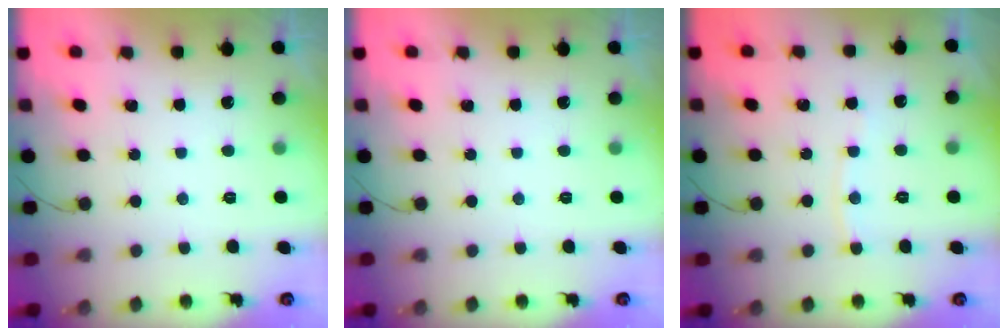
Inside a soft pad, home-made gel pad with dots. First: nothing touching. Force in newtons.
{"total": 0.0}
{"total": 5.1, "press": 5.1, "slide": 0.6}